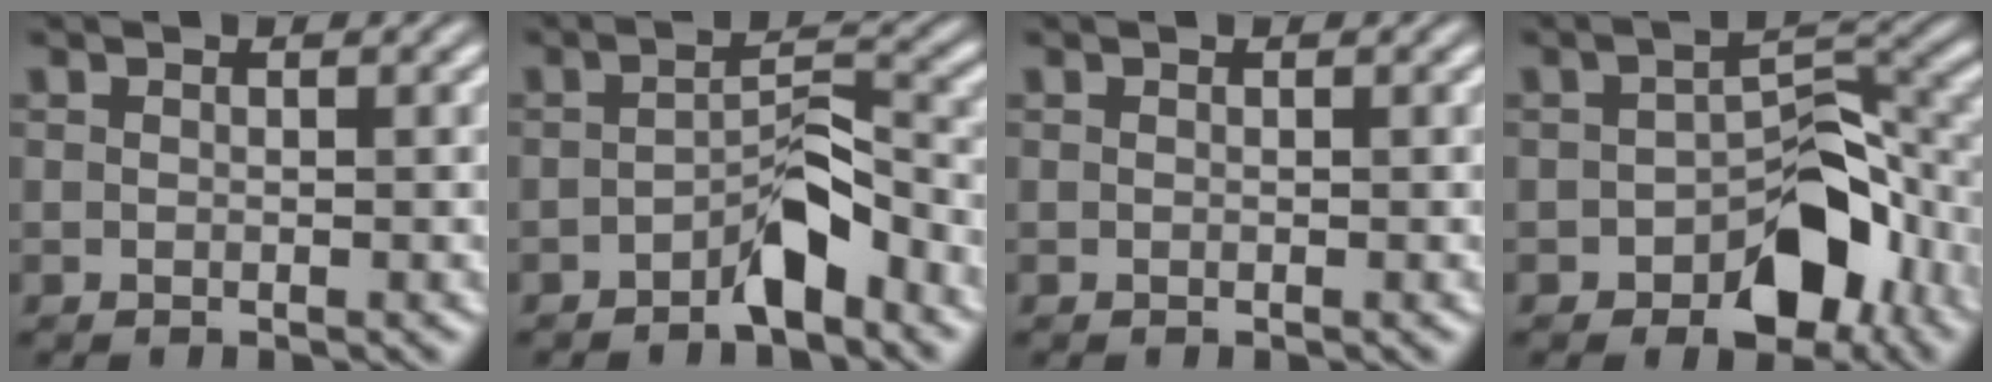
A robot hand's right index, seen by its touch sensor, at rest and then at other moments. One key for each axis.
{"total": 3.1, "fx": -2.2, "fy": 0.0, "fz": 2.1, "tx": -0.016, "ty": -0.002, "tz": -0.034}
{"total": 0.0}
{"total": 5.5, "fx": -2.7, "fy": 2.7, "fz": 4.0, "tx": -0.035, "ty": -0.003, "tz": -0.038}